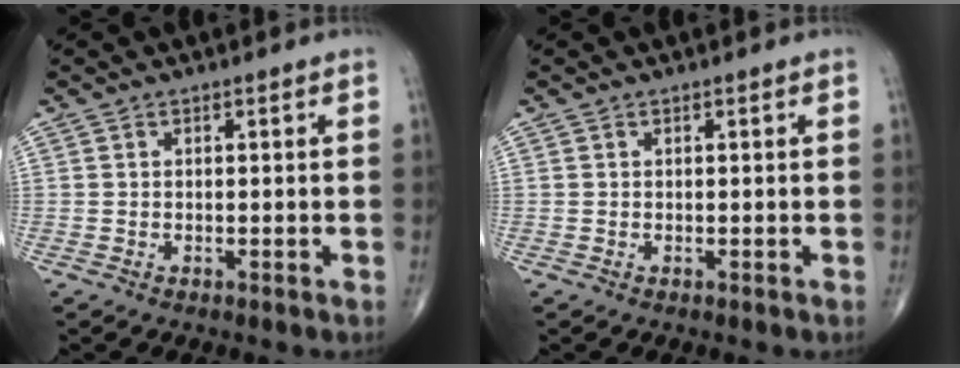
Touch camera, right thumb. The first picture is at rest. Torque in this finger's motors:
{"motor_torque": [0.45, -0.43, -0.19, 0.00, 0.07]}